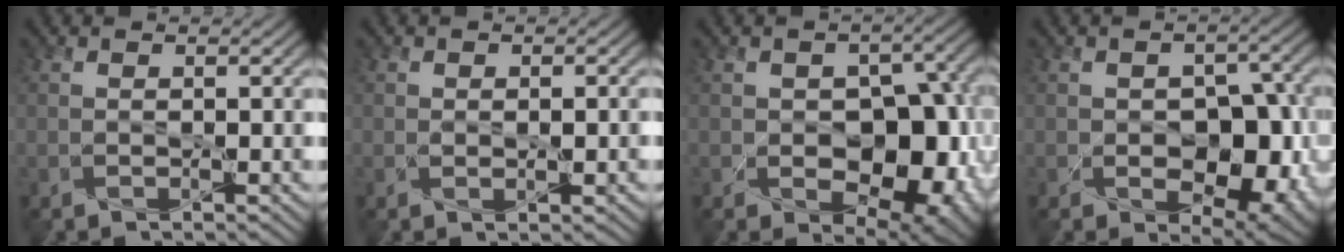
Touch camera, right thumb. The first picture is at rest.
{"total": 1.1, "force": [-0.1, 0.7, 0.8], "torque": [-0.016, -0.002, 0.001]}
{"total": 11.1, "force": [-2.0, 7.5, 8.0], "torque": [-0.111, -0.027, -0.012]}
{"total": 8.3, "force": [-1.6, 5.7, 5.9], "torque": [-0.089, -0.025, -0.011]}